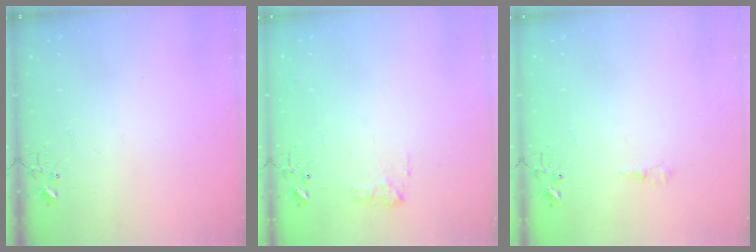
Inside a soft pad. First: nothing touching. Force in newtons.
{"total": 8.5, "press": 8.4, "slide": 0.3}
{"total": 5.9, "press": 5.9, "slide": 0.6}